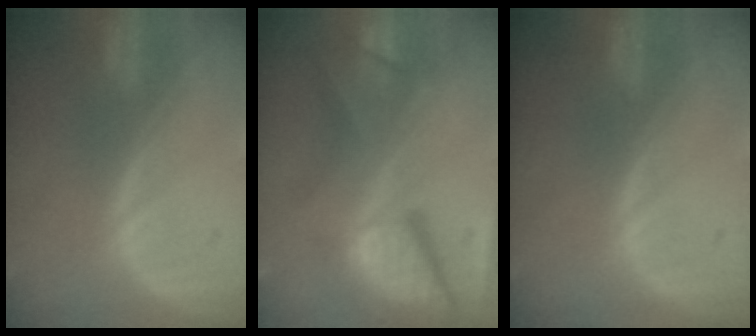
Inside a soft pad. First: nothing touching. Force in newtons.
{"total": 12.4, "press": 10.2, "slide": 7.0}
{"total": 0.0}